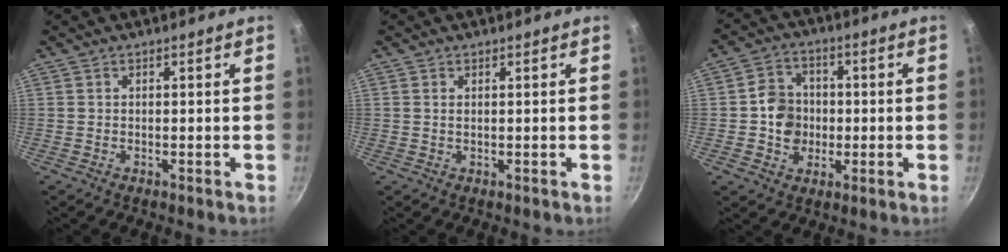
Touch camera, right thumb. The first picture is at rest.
{"total": 0.6, "force": [0.2, 0.3, 0.5], "torque": [-0.013, 0.002, 0.006]}
{"total": 8.3, "force": [-0.6, 7.1, 4.3], "torque": [-0.043, 0.015, -0.016]}